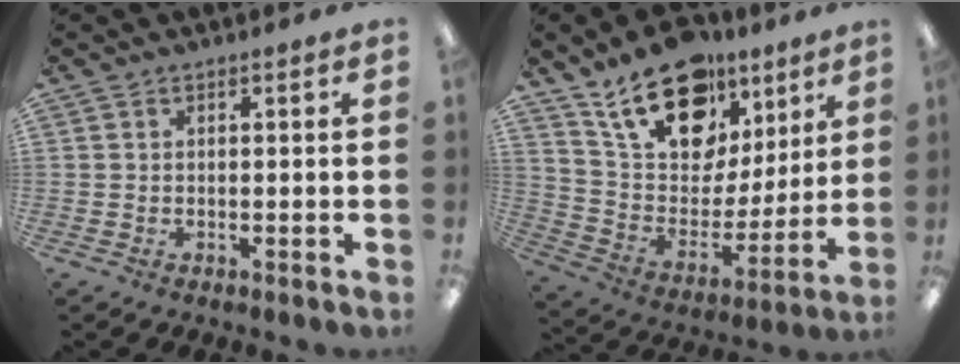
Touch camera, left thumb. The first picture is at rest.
{"total": 21.8, "force": [14.1, 12.5, 11.0], "torque": [-0.188, -0.075, 0.255]}